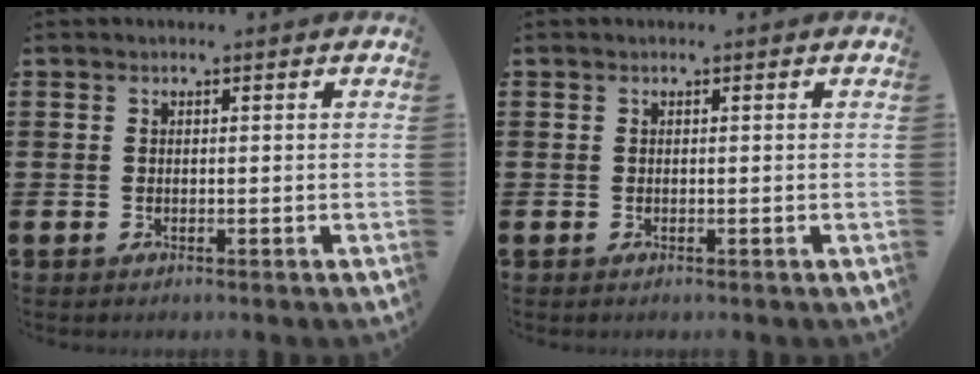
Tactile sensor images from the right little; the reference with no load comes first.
{"total": 0.0}